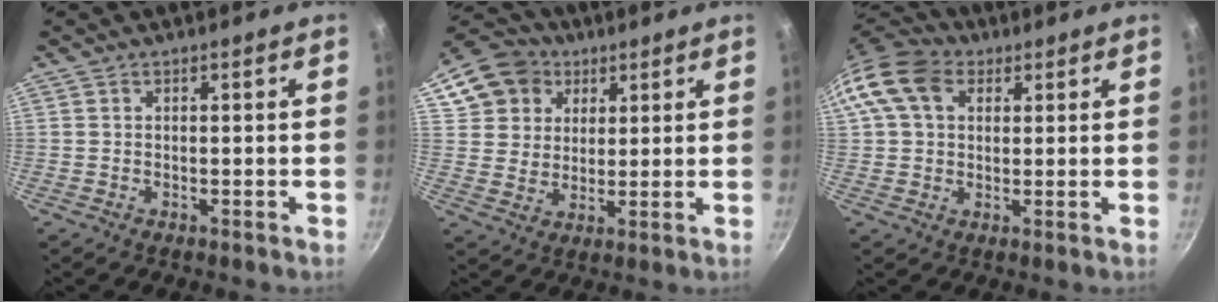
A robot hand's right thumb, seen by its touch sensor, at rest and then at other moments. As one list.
[{"total": 12.7, "force": [5.8, 10.5, 4.2], "torque": [-0.057, 0.012, 0.098]}, {"total": 11.5, "force": [3.7, 8.4, 6.9], "torque": [-0.113, 0.015, 0.050]}]